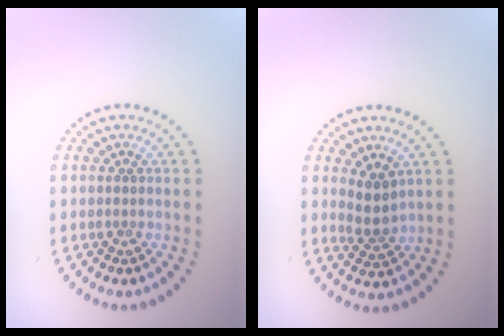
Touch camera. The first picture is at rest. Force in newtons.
{"total": 2.3, "press": 1.9, "slide": 1.4}